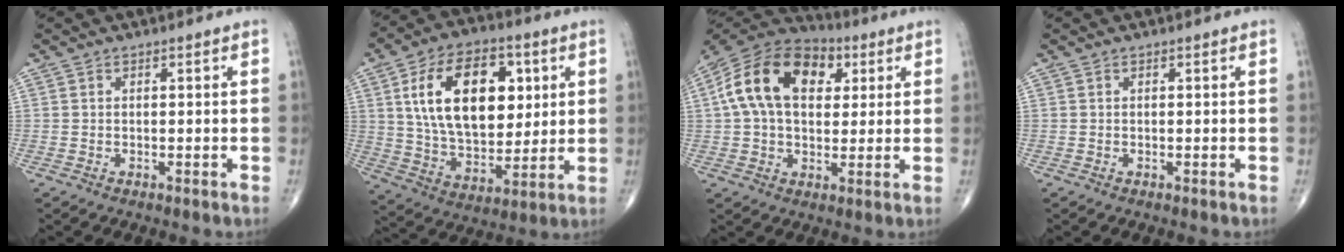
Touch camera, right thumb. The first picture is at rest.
{"total": 21.6, "force": [5.6, 12.8, 16.5], "torque": [-0.239, -0.012, 0.099]}
{"total": 18.8, "force": [4.8, 12.2, 13.5], "torque": [-0.231, 0.016, 0.073]}
{"total": 0.0}